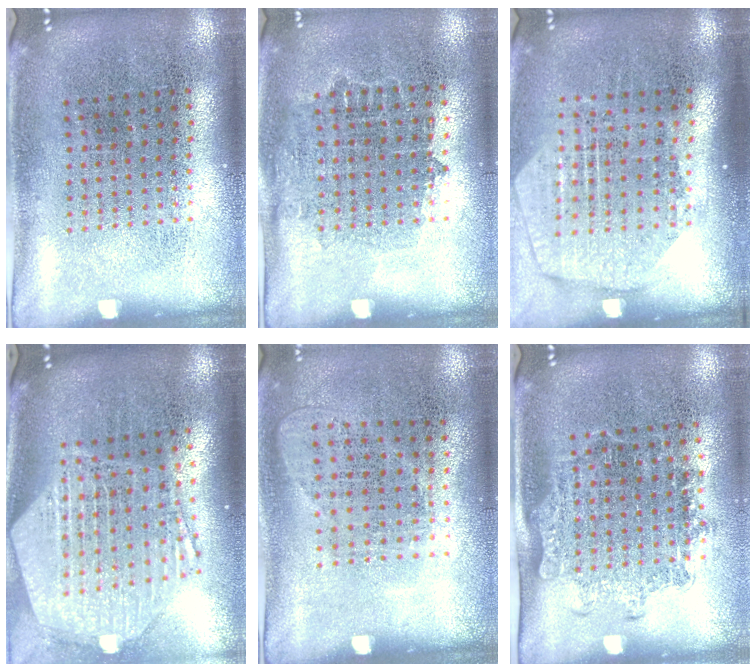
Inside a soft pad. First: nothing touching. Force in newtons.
{"total": 0.8, "press": 0.7, "slide": 0.3}
{"total": 1.9, "press": 1.7, "slide": 0.9}
{"total": 3.0, "press": 2.4, "slide": 1.8}
{"total": 1.0, "press": 0.8, "slide": 0.5}
{"total": 1.4, "press": 1.1, "slide": 0.8}